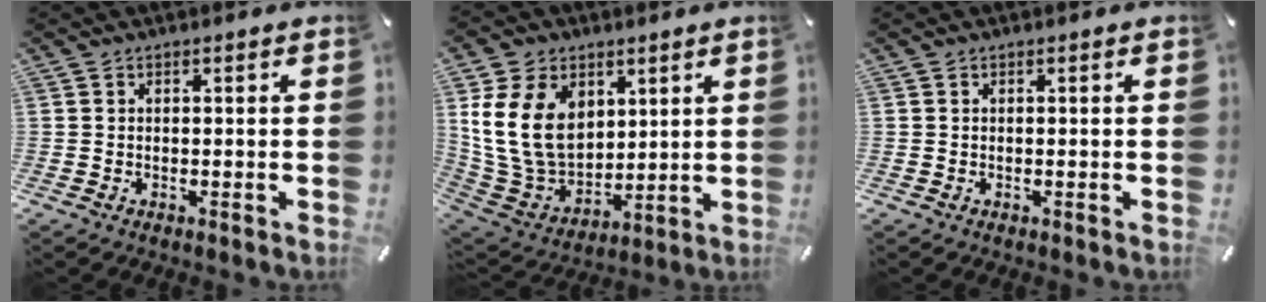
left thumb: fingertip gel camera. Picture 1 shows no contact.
{"total": 17.3, "force": [4.8, 13.1, 10.2], "torque": [-0.221, -0.018, 0.092]}
{"total": 0.0}